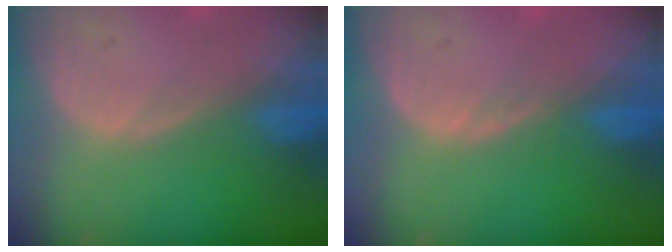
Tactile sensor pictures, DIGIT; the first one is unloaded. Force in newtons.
{"total": 0.5, "press": 0.5, "slide": 0.2}